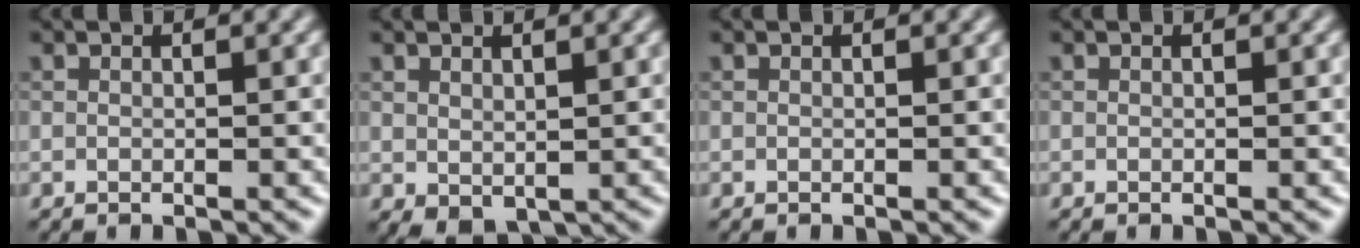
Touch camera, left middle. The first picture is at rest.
{"total": 1.5, "force": [0.4, 1.0, 1.1], "torque": [-0.021, -0.005, 0.015]}
{"total": 0.0}
{"total": 0.0}